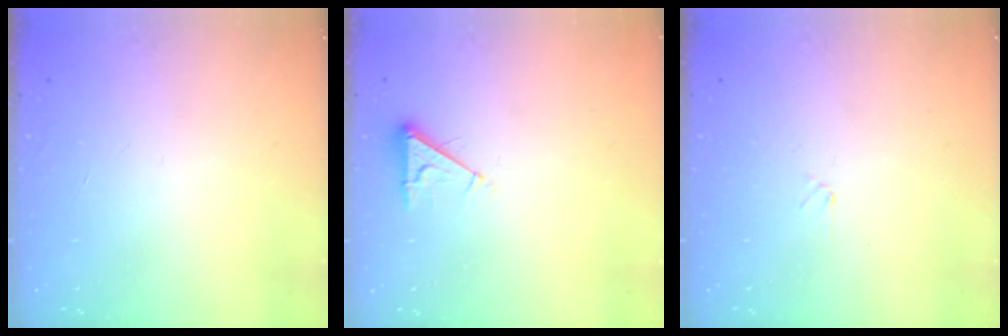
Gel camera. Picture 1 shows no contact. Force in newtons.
{"total": 4.5, "press": 4.5, "slide": 0.7}
{"total": 0.9, "press": 0.9, "slide": 0.2}